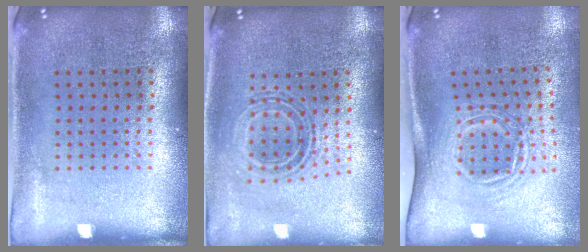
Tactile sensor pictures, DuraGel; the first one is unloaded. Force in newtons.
{"total": 0.7, "press": 0.7, "slide": 0.2}
{"total": 1.7, "press": 1.2, "slide": 1.2}